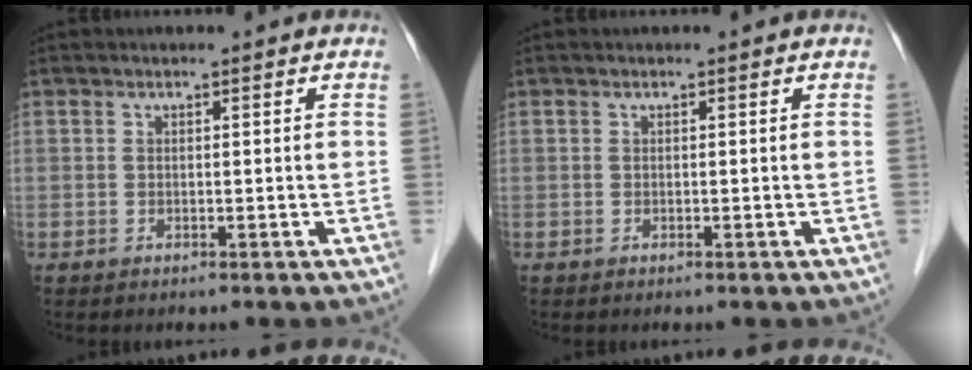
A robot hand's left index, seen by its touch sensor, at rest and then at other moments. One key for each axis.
{"total": 0.0}